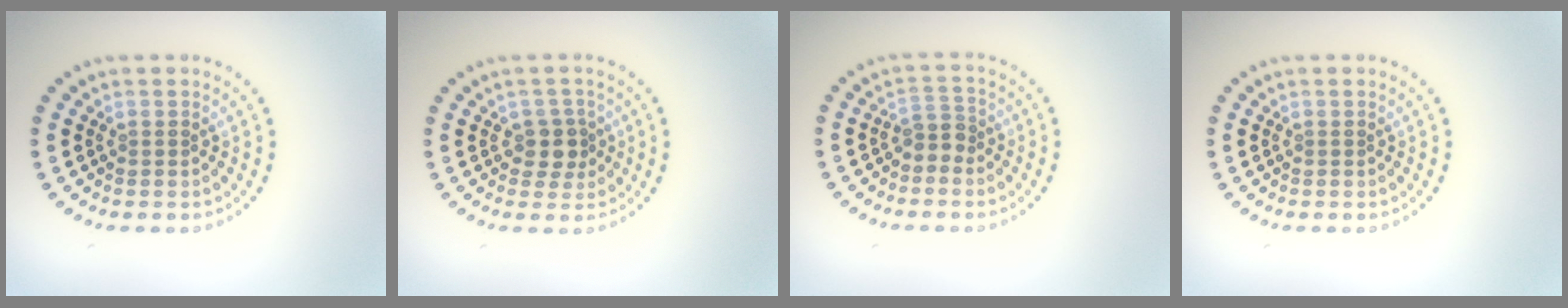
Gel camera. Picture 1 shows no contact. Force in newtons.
{"total": 2.4, "press": 2.1, "slide": 1.2}
{"total": 1.9, "press": 1.4, "slide": 1.2}
{"total": 0.0}